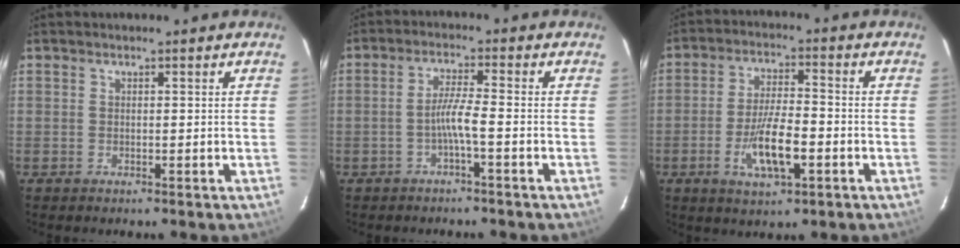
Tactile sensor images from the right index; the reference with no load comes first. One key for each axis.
{"total": 3.7, "fx": -1.8, "fy": -0.5, "fz": 3.2, "tx": -0.069, "ty": 0.006, "tz": -0.034}
{"total": 9.6, "fx": -3.4, "fy": 2.9, "fz": 8.5, "tx": -0.170, "ty": -0.006, "tz": -0.059}